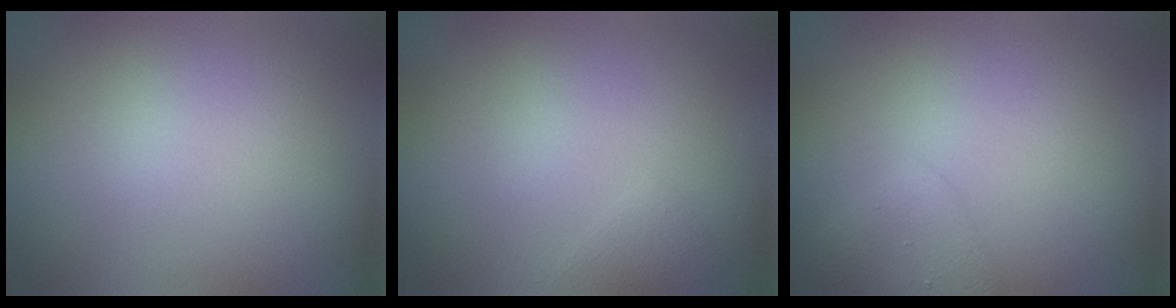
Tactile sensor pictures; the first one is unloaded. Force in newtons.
{"total": 0.9, "press": 0.9, "slide": 0.1}
{"total": 2.3, "press": 2.3, "slide": 0.1}